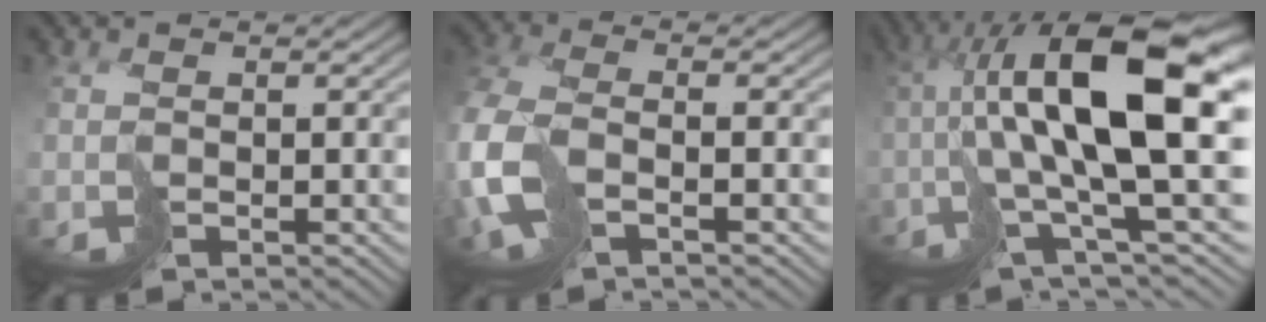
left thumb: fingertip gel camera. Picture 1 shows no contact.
{"total": 8.5, "force": [-2.2, 4.9, 6.7], "torque": [-0.212, -0.017, -0.048]}
{"total": 17.8, "force": [1.3, 5.4, 16.9], "torque": [-0.293, 0.011, 0.034]}